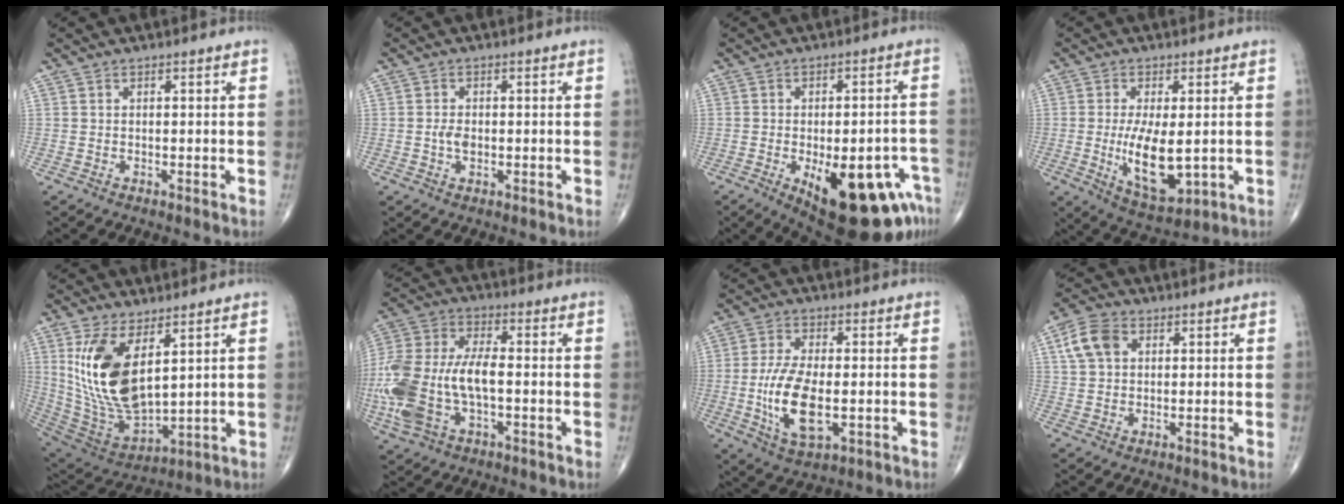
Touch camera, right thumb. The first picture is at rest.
{"total": 2.3, "force": [-0.3, 1.4, 1.8], "torque": [-0.032, 0.001, -0.007]}
{"total": 20.3, "force": [-9.2, 8.3, 16.1], "torque": [-0.150, 0.021, -0.107]}
{"total": 10.9, "force": [-0.8, 4.5, 9.9], "torque": [-0.169, -0.026, 0.000]}
{"total": 17.9, "force": [5.7, 8.6, 14.5], "torque": [-0.273, -0.030, 0.131]}
{"total": 19.7, "force": [-3.2, 10.2, 16.5], "torque": [-0.389, 0.012, -0.056]}
{"total": 12.2, "force": [-1.9, 5.5, 10.6], "torque": [-0.209, -0.007, -0.029]}
{"total": 6.9, "force": [2.2, 4.9, 4.3], "torque": [-0.077, 0.008, 0.039]}